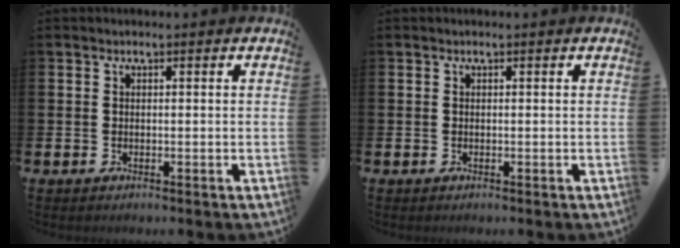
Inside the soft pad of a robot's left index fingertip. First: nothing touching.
{"total": 0.0}